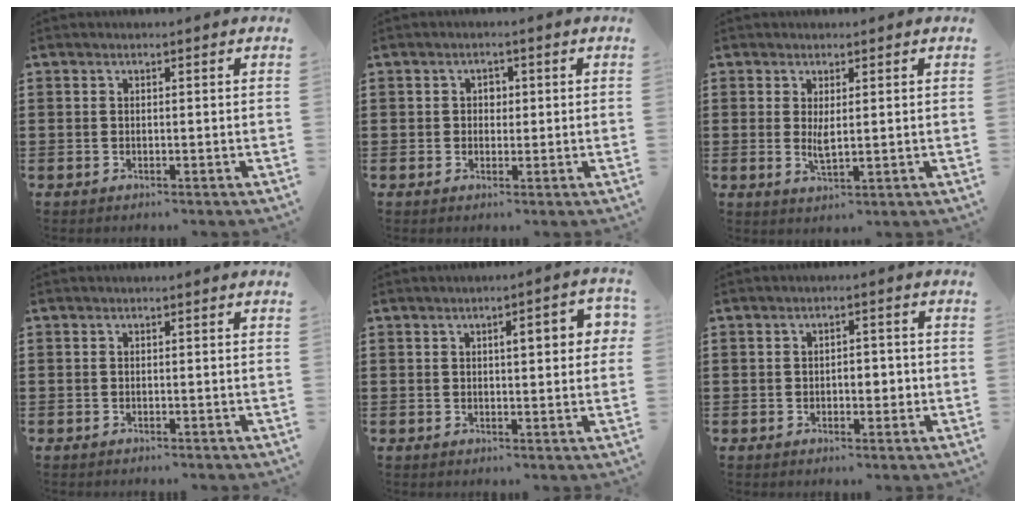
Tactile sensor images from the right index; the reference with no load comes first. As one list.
[{"total": 1.6, "force": [0.1, 1.5, 0.7], "torque": [-0.019, 0.009, 0.000]}, {"total": 2.5, "force": [0.7, 0.5, 2.4], "torque": [-0.047, -0.001, 0.011]}, {"total": 0.0}, {"total": 4.3, "force": [0.9, 1.0, 4.1], "torque": [-0.062, 0.001, 0.008]}, {"total": 2.8, "force": [-0.7, 1.7, 2.2], "torque": [-0.043, 0.004, -0.015]}]